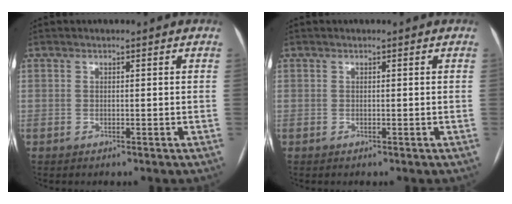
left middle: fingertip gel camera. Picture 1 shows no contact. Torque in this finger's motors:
{"motor_torque": [0.03, 0.03, 0.00, -0.05]}